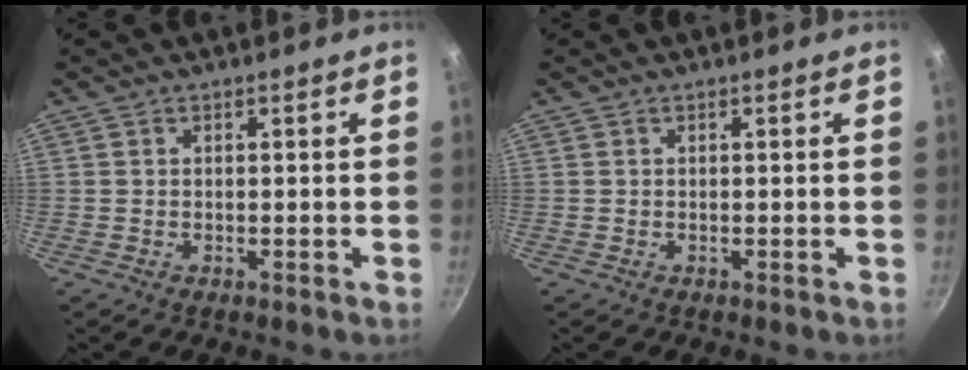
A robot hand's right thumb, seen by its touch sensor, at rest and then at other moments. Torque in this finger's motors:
{"motor_torque": [-0.08, 0.07, -0.05, 0.10, 0.00]}